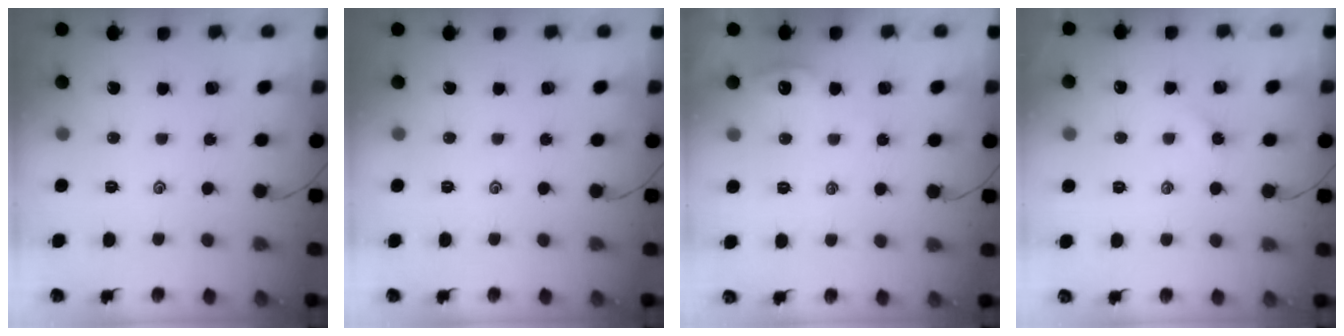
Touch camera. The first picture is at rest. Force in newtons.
{"total": 0.0}
{"total": 2.5, "press": 2.5, "slide": 0.3}
{"total": 2.6, "press": 2.5, "slide": 0.5}